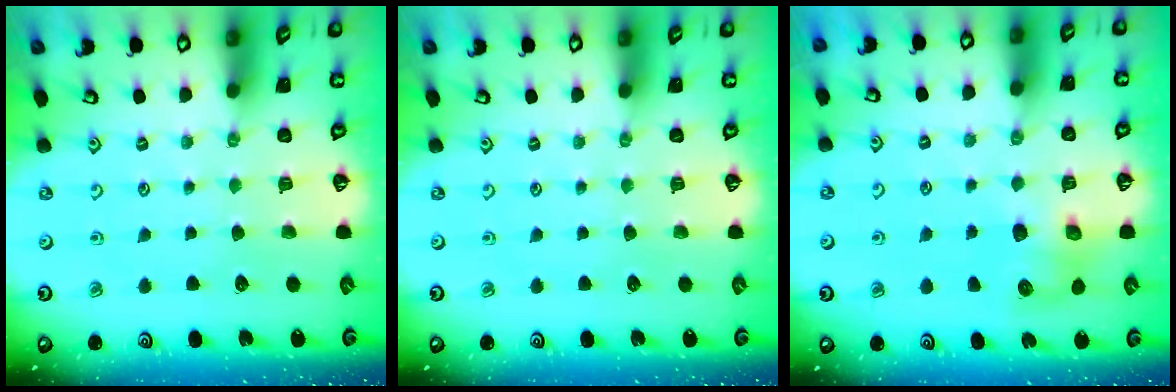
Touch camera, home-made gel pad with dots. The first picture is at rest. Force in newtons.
{"total": 0.0}
{"total": 7.4, "press": 7.4, "slide": 0.8}